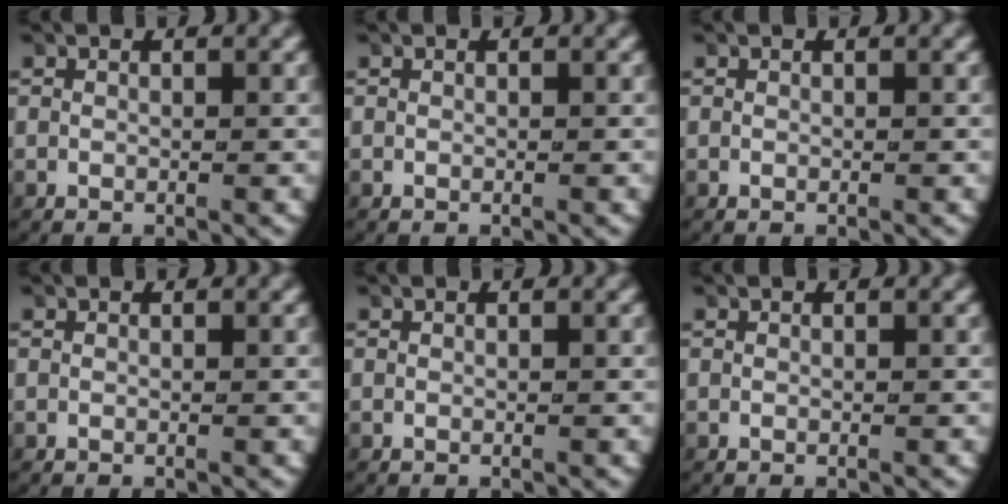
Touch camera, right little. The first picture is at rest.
{"total": 0.0}
{"total": 0.0}
{"total": 0.0}
{"total": 0.0}
{"total": 0.0}